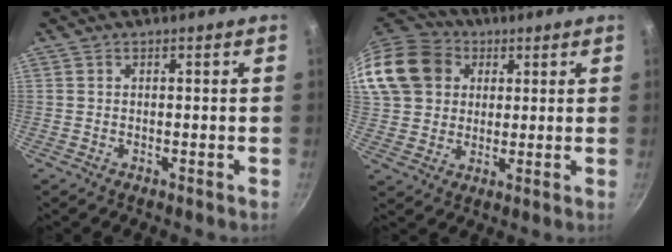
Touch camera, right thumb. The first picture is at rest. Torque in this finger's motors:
{"motor_torque": [1.11, 1.14, 0.62, -0.44, 0.27]}